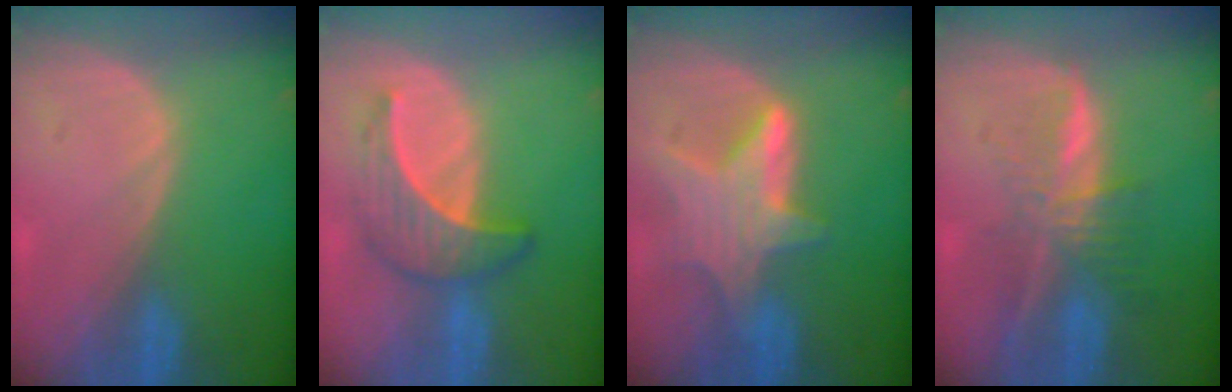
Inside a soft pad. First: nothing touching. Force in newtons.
{"total": 6.6, "press": 6.3, "slide": 2.1}
{"total": 7.0, "press": 6.7, "slide": 2.0}
{"total": 7.4, "press": 6.2, "slide": 3.9}